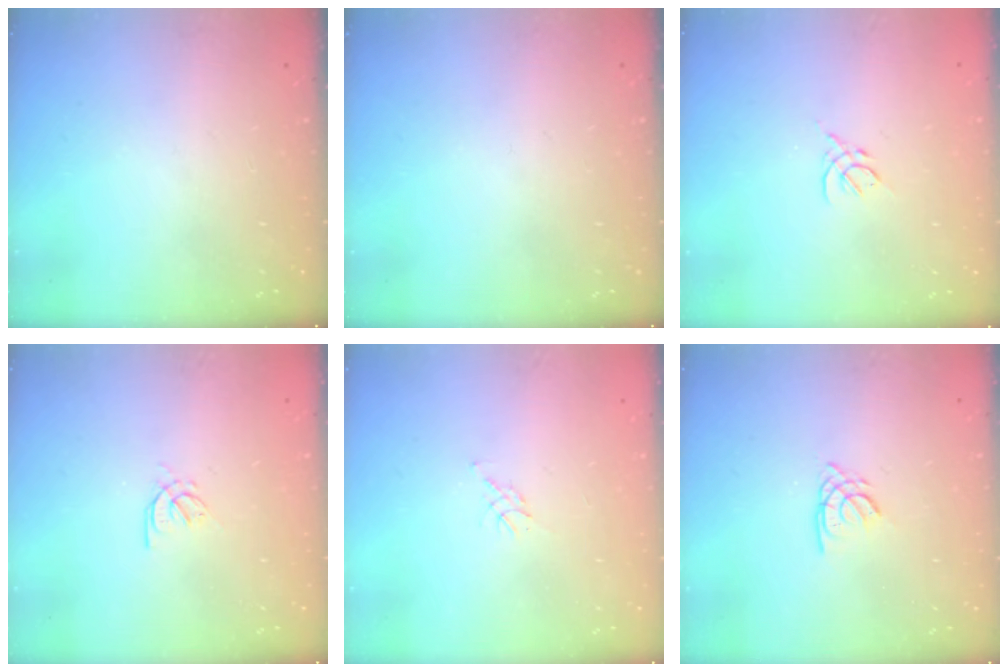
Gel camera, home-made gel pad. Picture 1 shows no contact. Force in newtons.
{"total": 0.0}
{"total": 2.6, "press": 2.5, "slide": 0.7}
{"total": 2.6, "press": 2.5, "slide": 0.7}
{"total": 4.8, "press": 4.8, "slide": 0.7}
{"total": 2.2, "press": 2.2, "slide": 0.0}